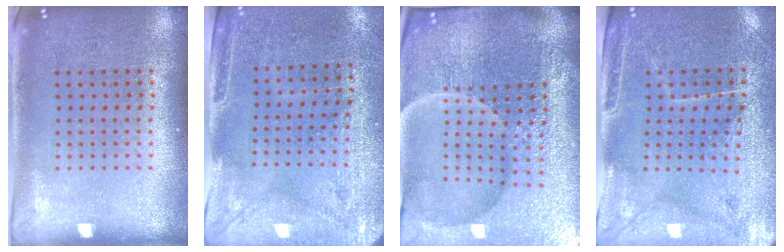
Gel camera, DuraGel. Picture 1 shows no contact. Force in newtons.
{"total": 3.0, "press": 2.5, "slide": 1.6}
{"total": 5.9, "press": 5.4, "slide": 2.4}
{"total": 3.3, "press": 3.1, "slide": 1.0}